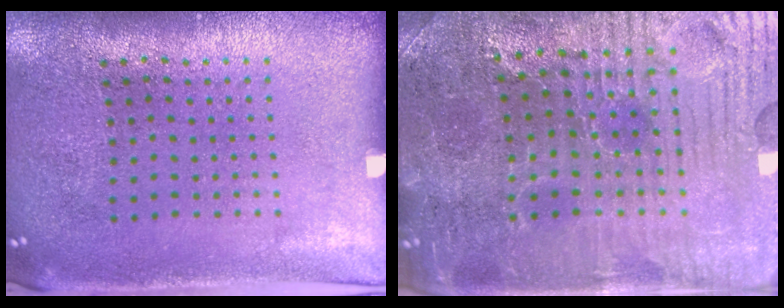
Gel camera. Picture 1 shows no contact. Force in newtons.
{"total": 3.8, "press": 3.8, "slide": 0.5}